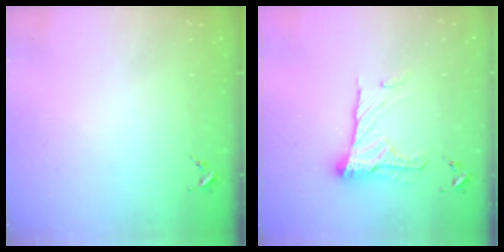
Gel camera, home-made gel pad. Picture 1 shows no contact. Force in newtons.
{"total": 16.1, "press": 16.1, "slide": 1.1}